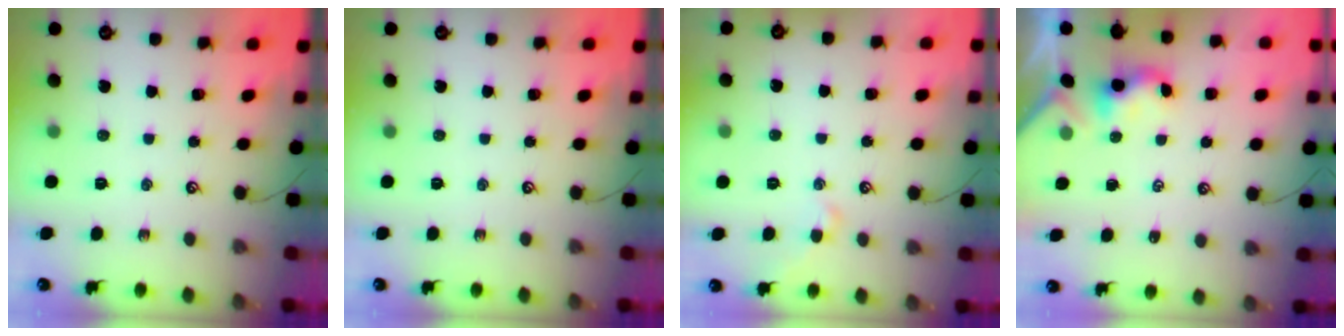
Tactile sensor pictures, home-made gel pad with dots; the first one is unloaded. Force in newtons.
{"total": 0.0}
{"total": 0.6, "press": 0.4, "slide": 0.5}
{"total": 1.1, "press": 1.1, "slide": 0.2}